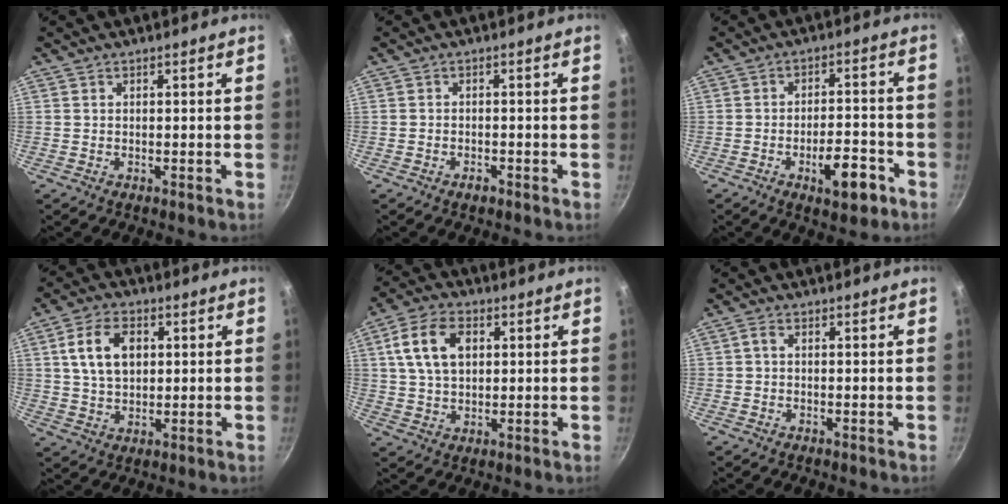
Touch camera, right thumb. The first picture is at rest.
{"total": 1.6, "force": [-1.1, 0.8, 0.8], "torque": [-0.015, 0.010, -0.018]}
{"total": 8.6, "force": [-4.2, 3.6, 6.7], "torque": [-0.078, 0.027, -0.057]}
{"total": 9.8, "force": [2.2, 6.4, 7.1], "torque": [-0.116, 0.002, 0.038]}
{"total": 10.9, "force": [2.8, 7.0, 7.8], "torque": [-0.134, 0.009, 0.045]}
{"total": 1.3, "force": [0.0, 0.8, 1.1], "torque": [-0.025, 0.006, -0.001]}